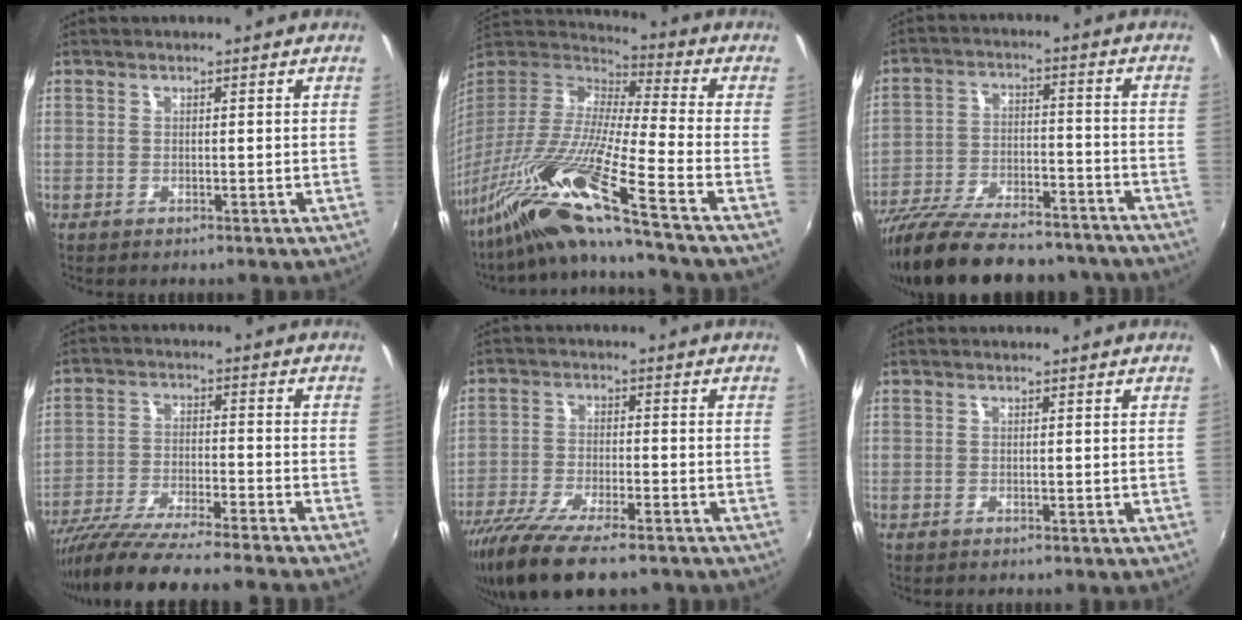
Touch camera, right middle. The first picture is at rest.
{"total": 21.2, "force": [-15.2, -1.7, 14.6], "torque": [-0.255, -0.042, -0.293]}
{"total": 26.4, "force": [-22.2, 7.8, 11.9], "torque": [-0.228, -0.030, -0.327]}
{"total": 16.4, "force": [-14.5, -1.1, 7.5], "torque": [-0.152, -0.040, -0.246]}
{"total": 14.5, "force": [-10.9, 3.9, 8.7], "torque": [-0.185, -0.049, -0.189]}
{"total": 0.0}